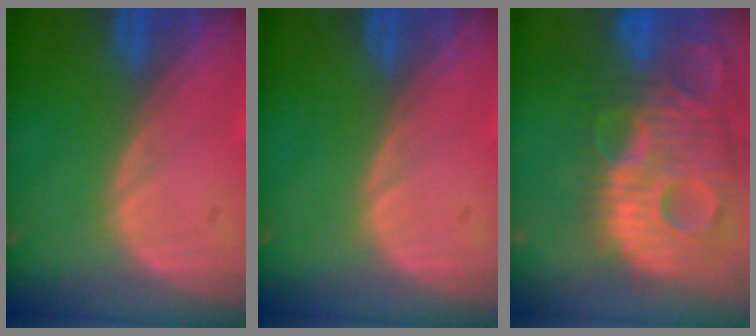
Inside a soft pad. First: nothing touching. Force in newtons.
{"total": 0.0}
{"total": 13.8, "press": 11.9, "slide": 7.1}